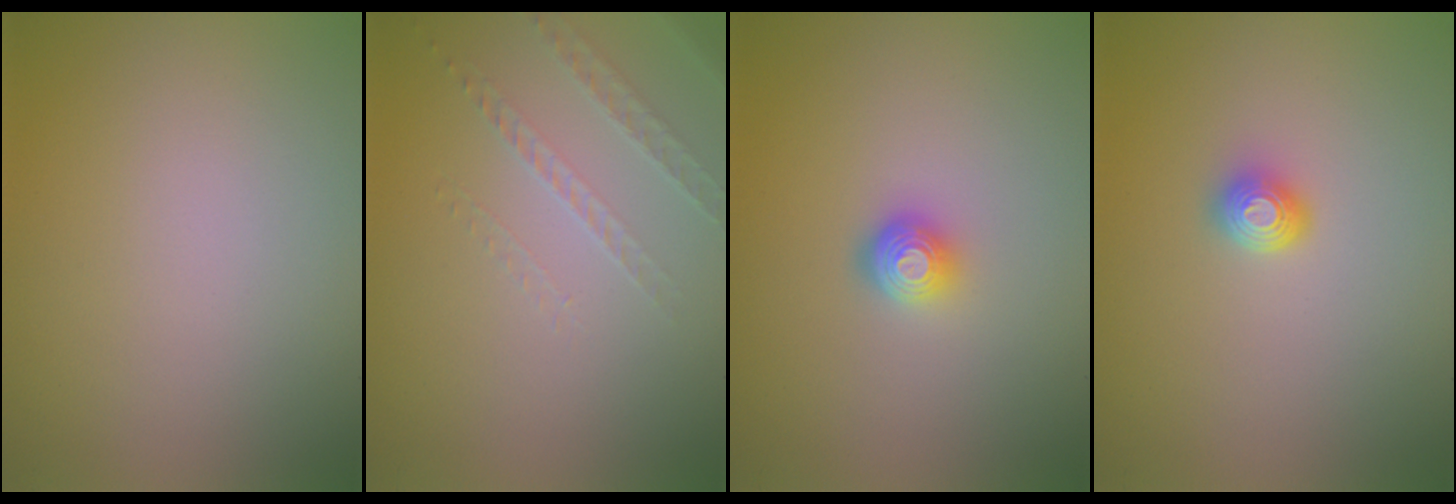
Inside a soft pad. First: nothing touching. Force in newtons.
{"total": 1.3, "press": 0.9, "slide": 0.9}
{"total": 2.0, "press": 1.4, "slide": 1.4}
{"total": 1.6, "press": 1.3, "slide": 0.9}